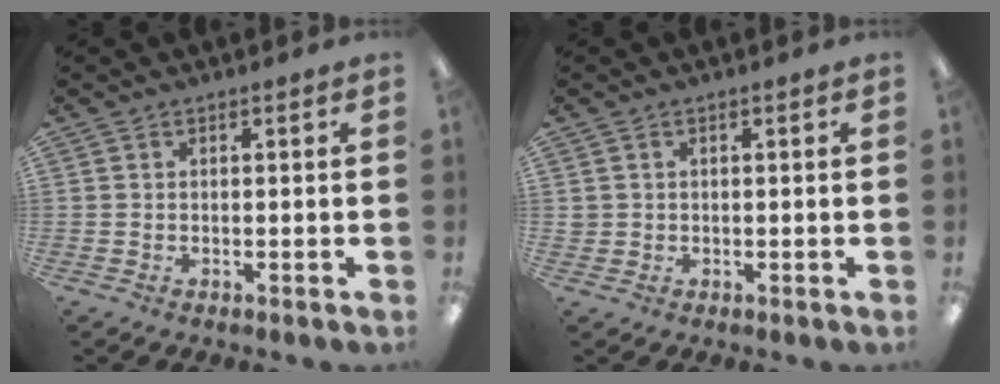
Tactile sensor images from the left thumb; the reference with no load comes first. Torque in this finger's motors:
{"motor_torque": [-0.09, -0.04, -0.10, -0.01, 0.00]}